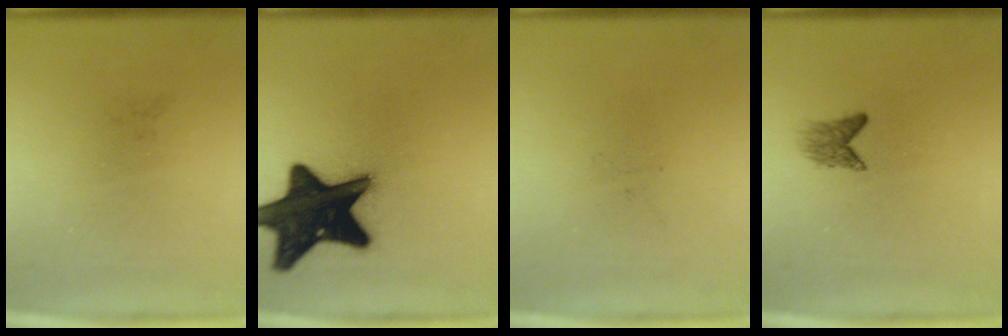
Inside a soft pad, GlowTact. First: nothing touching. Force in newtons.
{"total": 19.3}
{"total": 0.0}
{"total": 1.9}